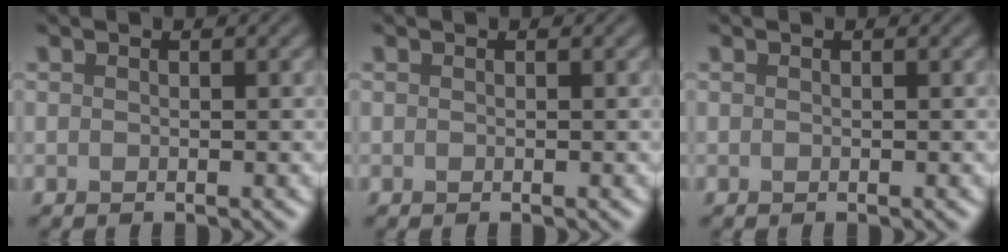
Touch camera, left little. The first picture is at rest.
{"total": 0.0}
{"total": 0.0}